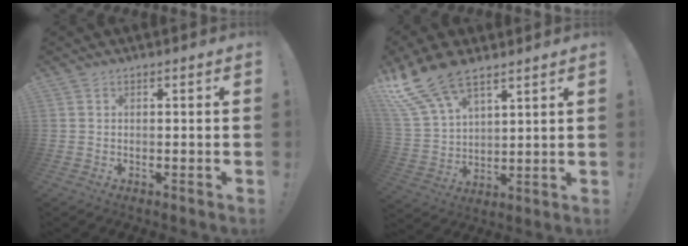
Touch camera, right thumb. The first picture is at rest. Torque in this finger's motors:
{"motor_torque": [0.07, 0.65, 0.40, 0.13, 0.28]}